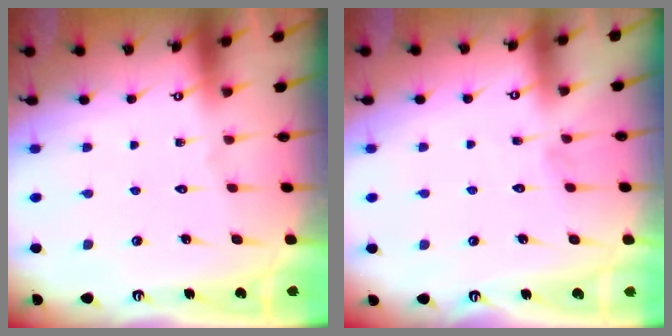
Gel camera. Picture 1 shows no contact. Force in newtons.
{"total": 2.7, "press": 2.7, "slide": 0.2}